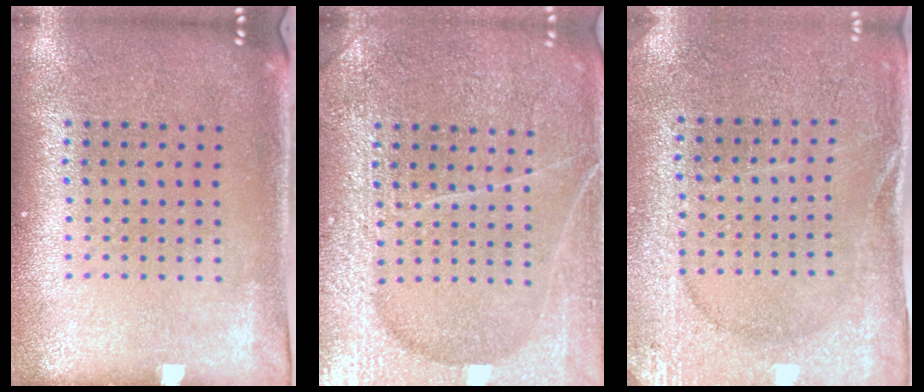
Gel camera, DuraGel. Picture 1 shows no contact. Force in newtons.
{"total": 6.6, "press": 6.5, "slide": 0.8}
{"total": 2.7, "press": 2.7, "slide": 0.2}